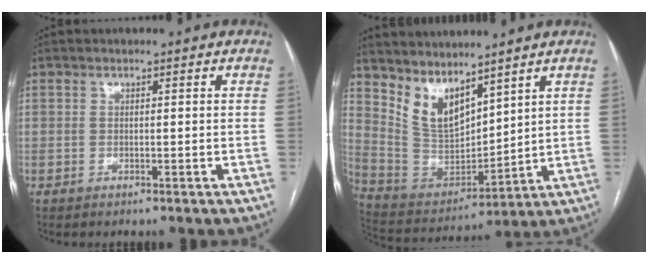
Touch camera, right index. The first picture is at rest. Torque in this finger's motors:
{"motor_torque": [0.77, 0.70, 0.19, 0.06]}